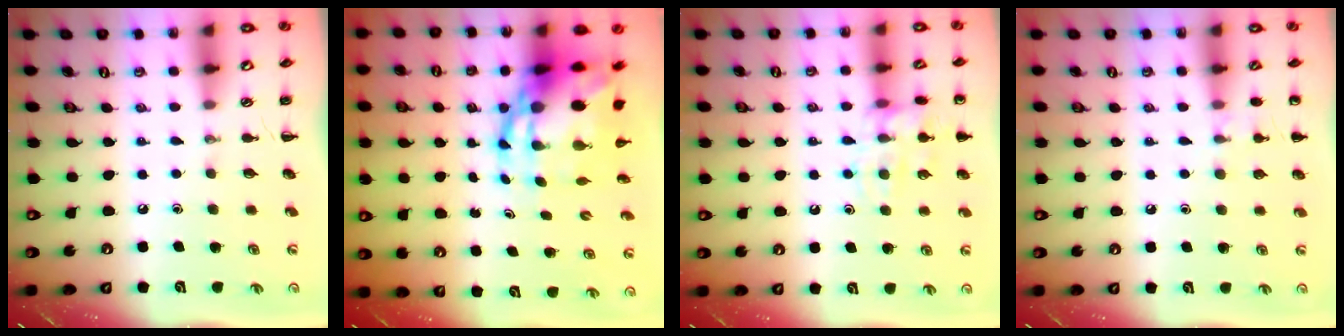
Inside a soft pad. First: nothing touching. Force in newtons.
{"total": 11.4, "press": 10.9, "slide": 3.2}
{"total": 12.8, "press": 12.8, "slide": 0.9}
{"total": 6.4, "press": 6.0, "slide": 2.1}